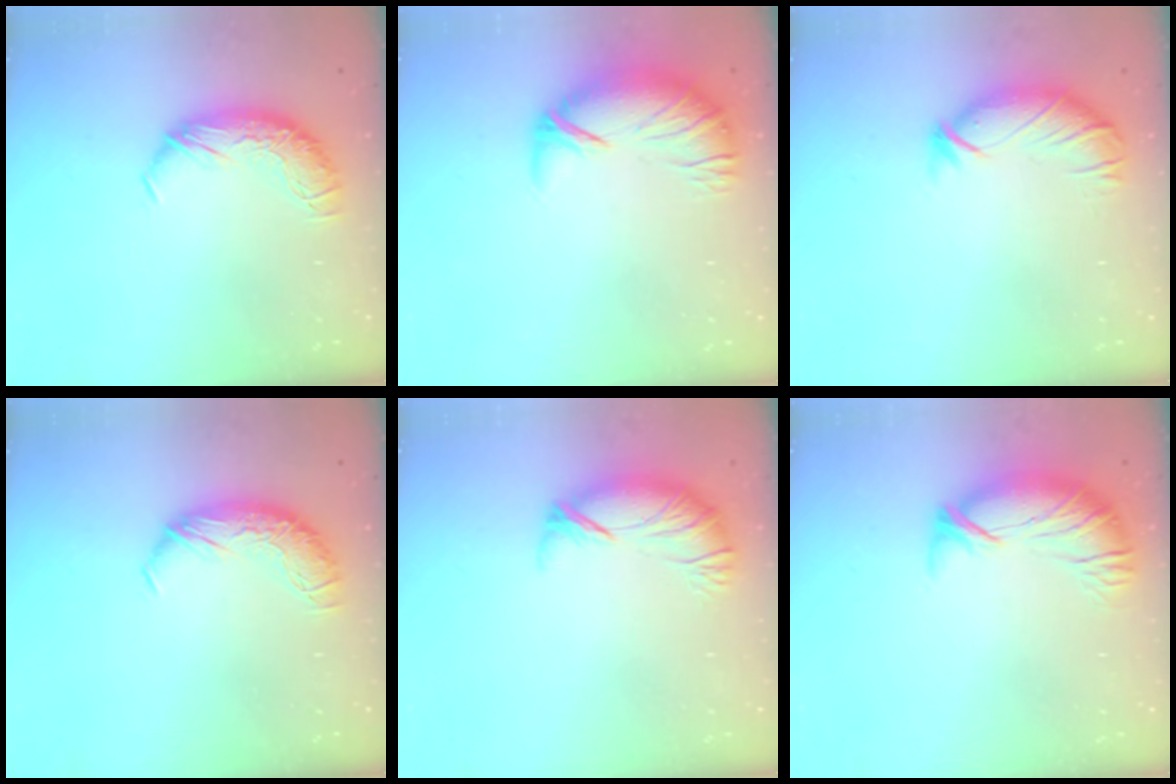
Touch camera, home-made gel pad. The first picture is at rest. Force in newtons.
{"total": 2.8, "press": 1.7, "slide": 2.3}
{"total": 2.8, "press": 2.6, "slide": 0.9}
{"total": 0.0}
{"total": 3.9, "press": 3.3, "slide": 2.0}
{"total": 3.3, "press": 2.3, "slide": 2.4}